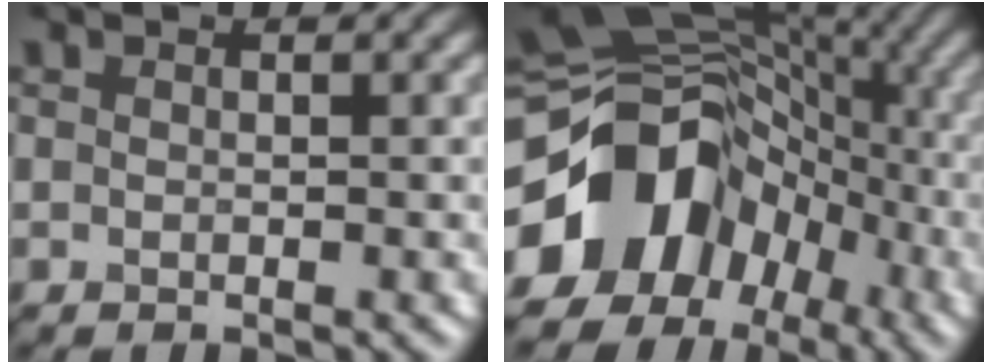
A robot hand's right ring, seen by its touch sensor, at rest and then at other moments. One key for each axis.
{"total": 14.1, "fx": -4.9, "fy": 11.2, "fz": 7.0, "tx": -0.121, "ty": -0.002, "tz": -0.092}